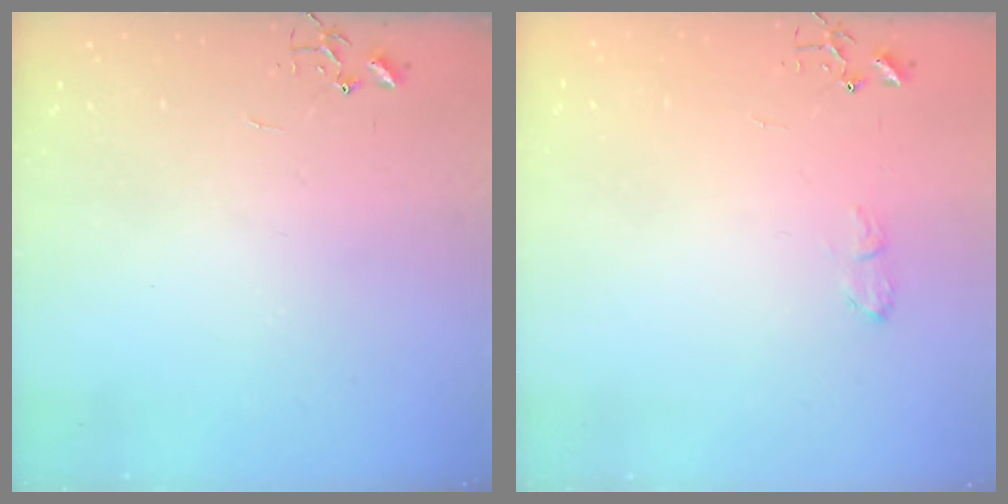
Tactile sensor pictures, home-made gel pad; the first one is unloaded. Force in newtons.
{"total": 5.8, "press": 5.7, "slide": 0.7}